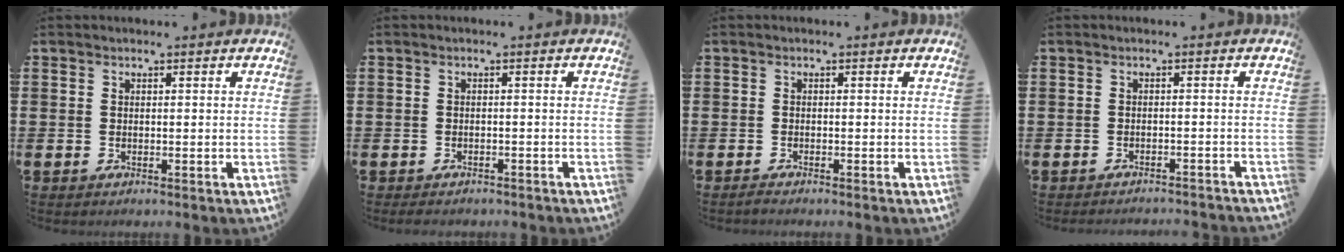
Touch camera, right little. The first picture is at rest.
{"total": 0.8, "force": [-0.8, 0.1, 0.1], "torque": [-0.005, -0.001, -0.016]}
{"total": 0.6, "force": [-0.5, 0.0, 0.3], "torque": [-0.007, -0.002, -0.009]}
{"total": 1.3, "force": [-1.3, -0.2, -0.1], "torque": [0.000, 0.003, -0.027]}